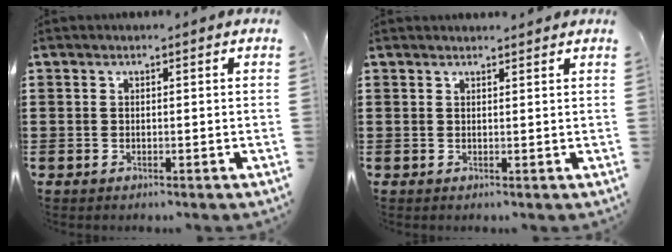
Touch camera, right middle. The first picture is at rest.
{"total": 1.1, "force": [1.1, 0.0, 0.0], "torque": [-0.004, -0.003, 0.021]}